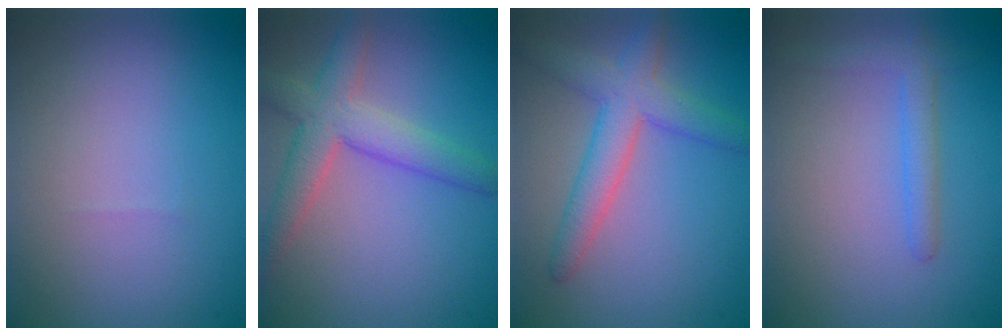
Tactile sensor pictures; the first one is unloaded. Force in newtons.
{"total": 4.9, "press": 4.9, "slide": 0.3}
{"total": 4.5, "press": 4.5, "slide": 0.2}
{"total": 2.0, "press": 2.0, "slide": 0.2}